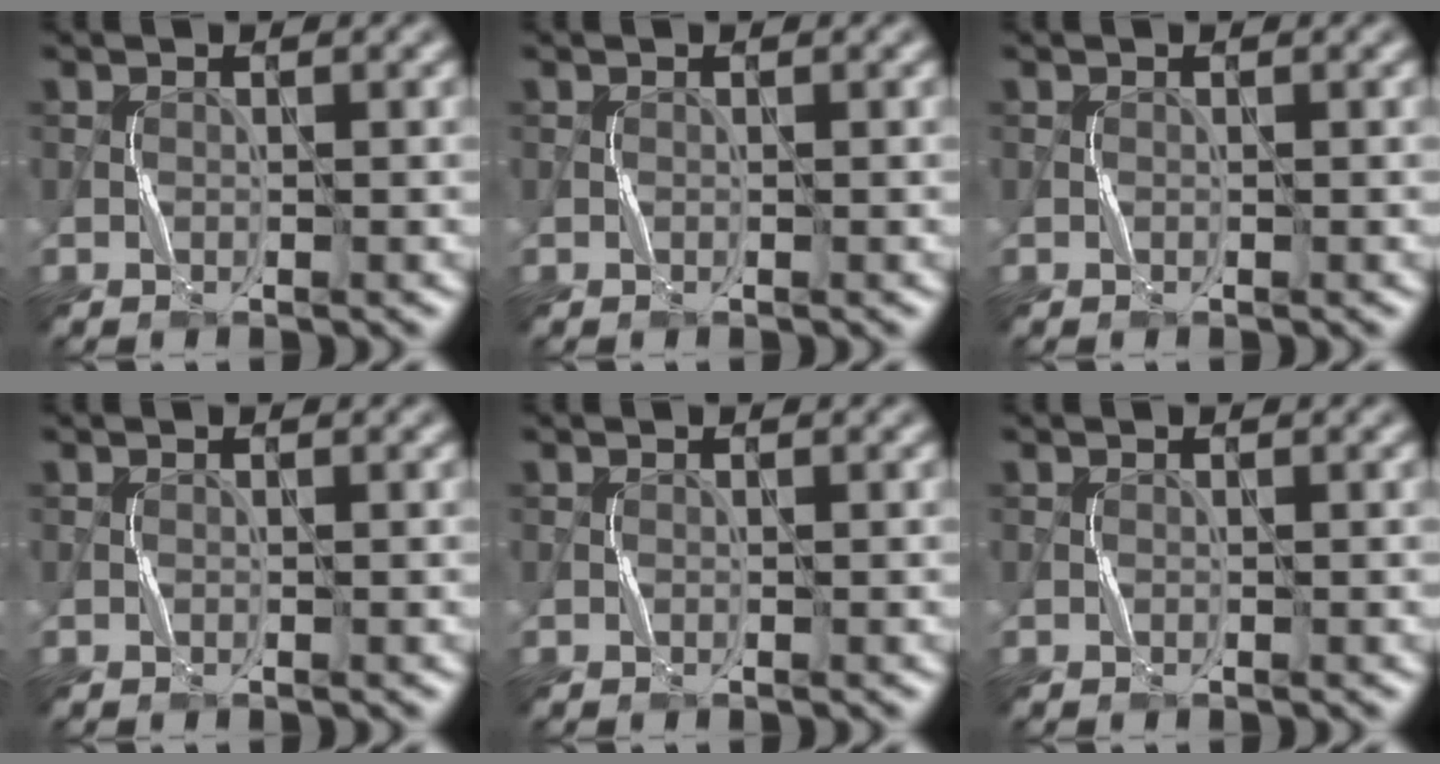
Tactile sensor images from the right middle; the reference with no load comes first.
{"total": 0.0}
{"total": 0.0}
{"total": 0.0}
{"total": 0.0}
{"total": 0.0}